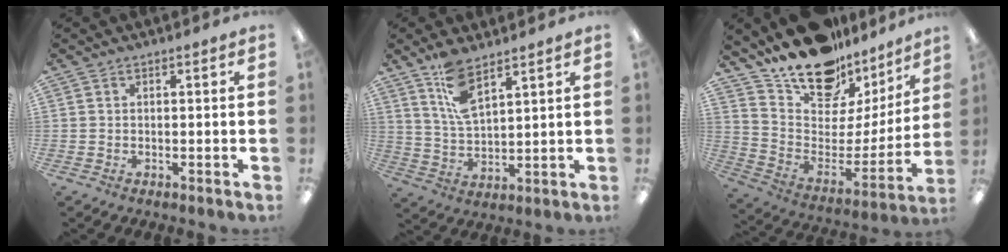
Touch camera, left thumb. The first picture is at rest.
{"total": 9.7, "force": [6.7, 3.5, 6.1], "torque": [-0.129, -0.022, 0.124]}
{"total": 18.9, "force": [16.1, 8.0, 5.7], "torque": [-0.107, -0.128, 0.288]}